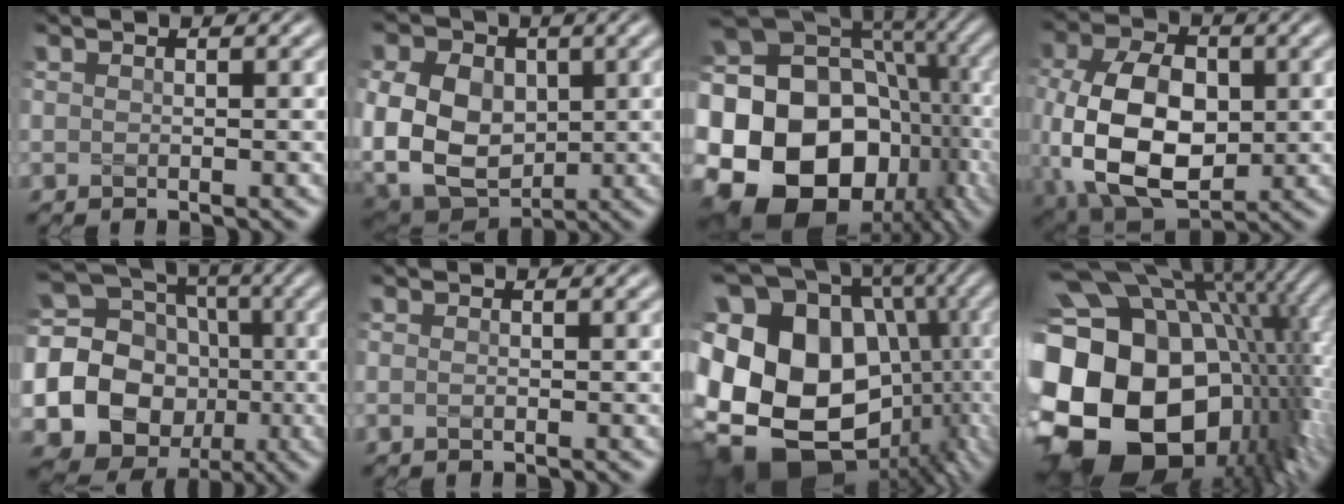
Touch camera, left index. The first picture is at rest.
{"total": 11.7, "force": [0.8, 9.1, 7.4], "torque": [-0.137, 0.006, 0.008]}
{"total": 20.1, "force": [-3.4, 15.7, 12.1], "torque": [-0.204, -0.028, -0.052]}
{"total": 11.9, "force": [-0.5, 7.8, 8.9], "torque": [-0.195, -0.017, 0.000]}
{"total": 23.2, "force": [-4.1, 21.5, 7.8], "torque": [-0.189, -0.005, -0.110]}
{"total": 0.6, "force": [-0.2, 0.4, 0.4], "torque": [-0.008, 0.000, -0.007]}
{"total": 21.0, "force": [-2.6, 16.4, 12.9], "torque": [-0.248, 0.007, -0.044]}
{"total": 21.9, "force": [-2.3, 15.5, 15.4], "torque": [-0.303, -0.008, -0.035]}